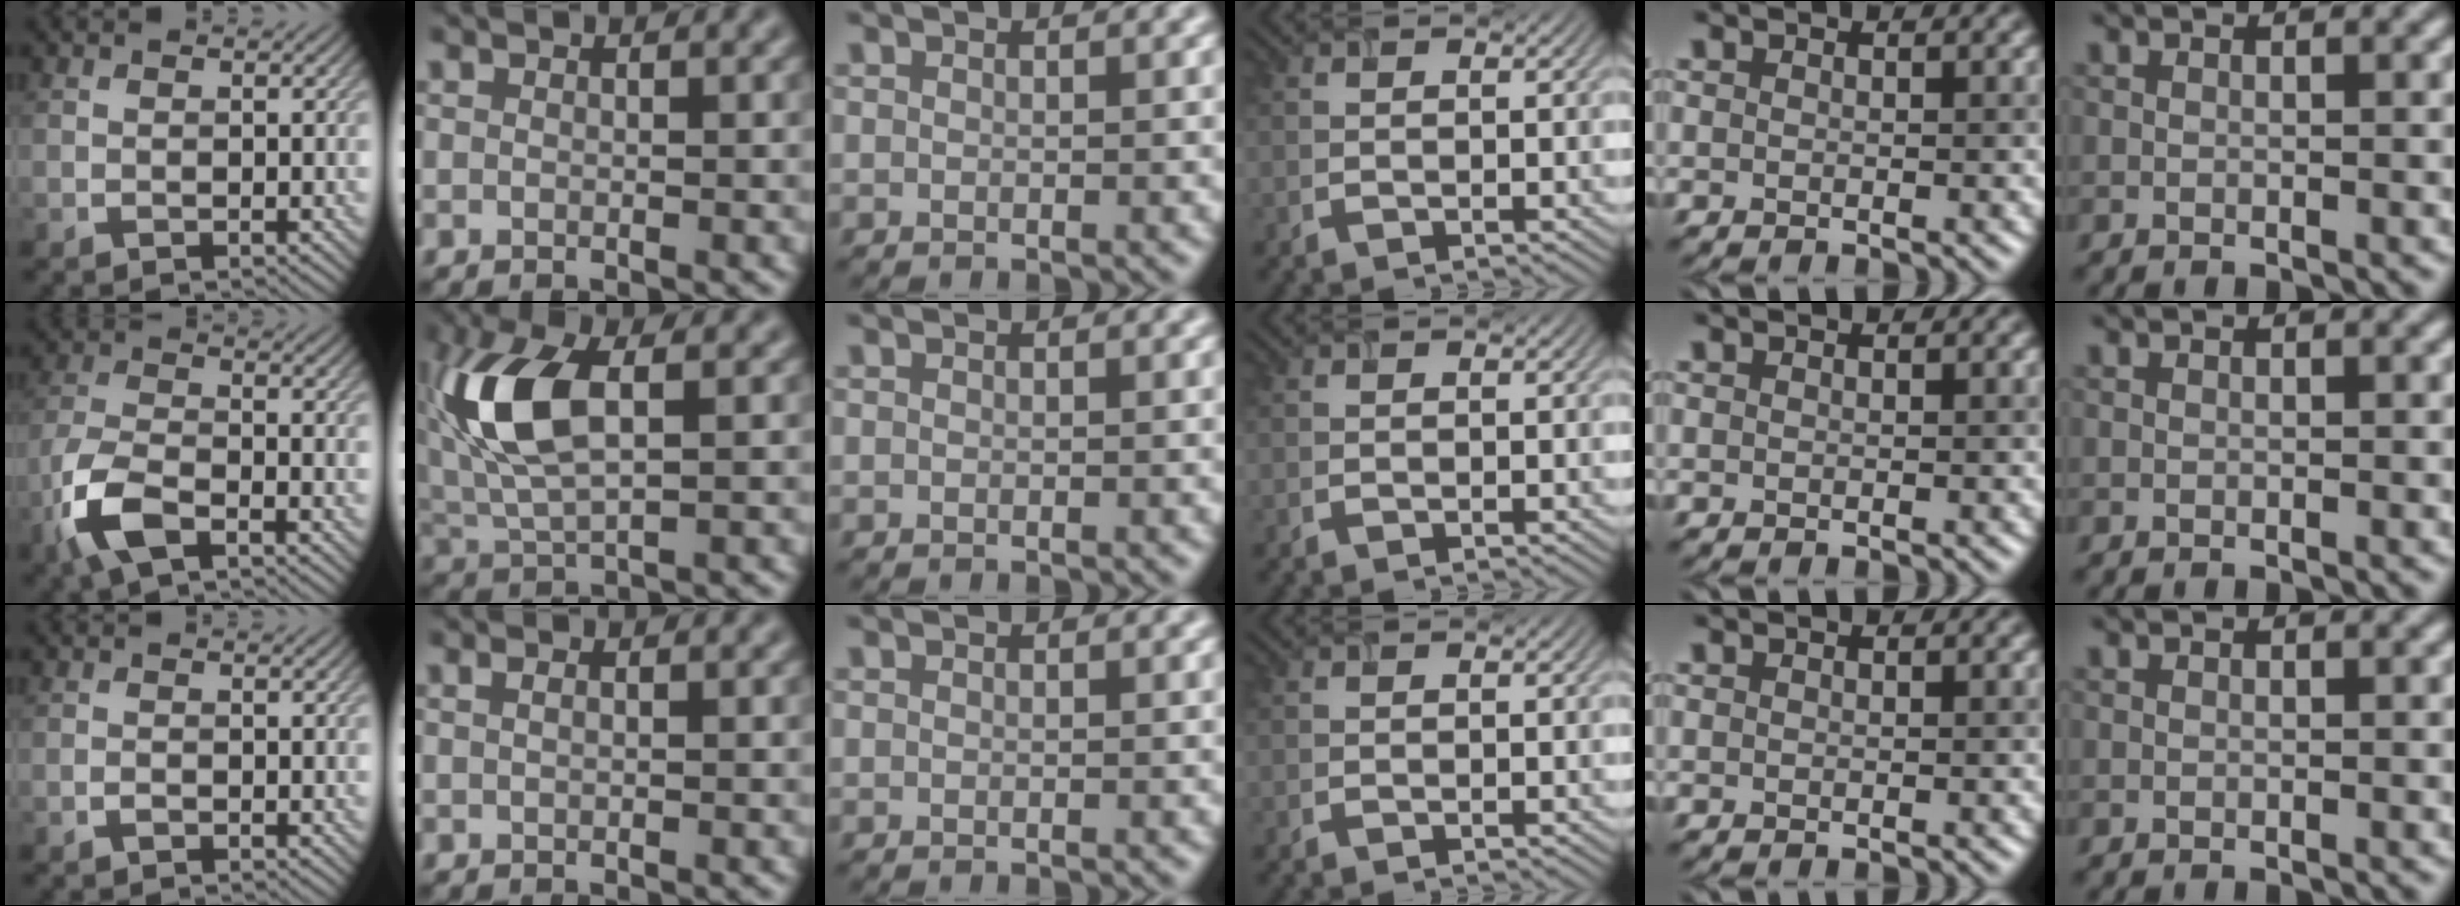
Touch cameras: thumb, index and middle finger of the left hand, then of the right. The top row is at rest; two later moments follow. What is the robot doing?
{"motion": "insert", "object": "airpods case & airpods"}